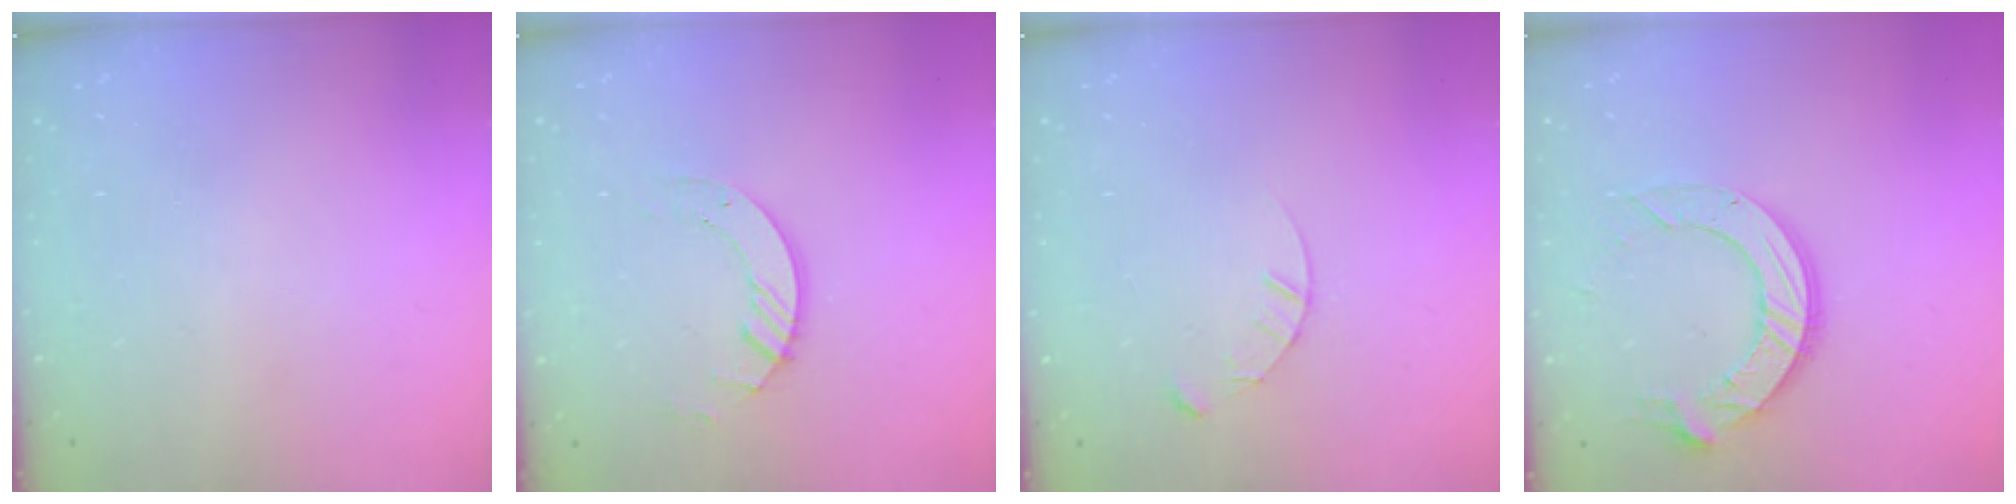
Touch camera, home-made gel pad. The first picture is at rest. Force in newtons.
{"total": 5.2, "press": 5.2, "slide": 0.3}
{"total": 3.4, "press": 3.4, "slide": 0.3}
{"total": 11.3, "press": 11.2, "slide": 1.1}